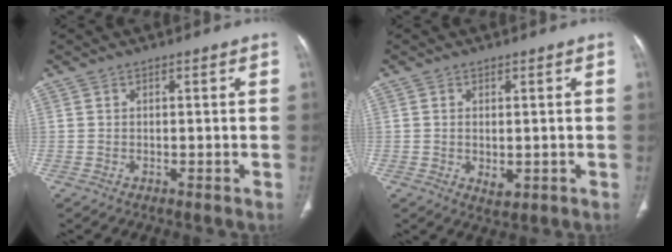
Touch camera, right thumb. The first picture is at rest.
{"total": 3.0, "force": [-0.4, 1.8, 2.3], "torque": [-0.038, -0.005, -0.001]}